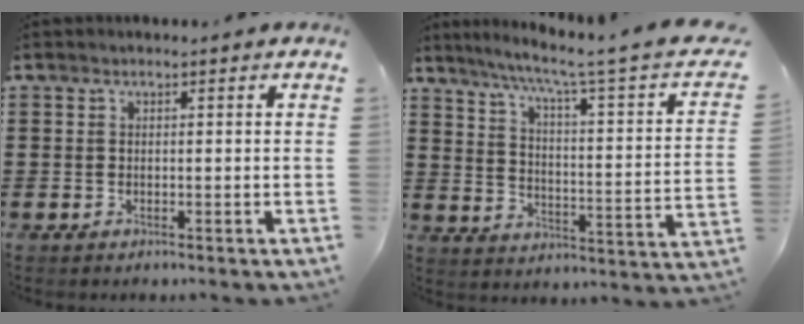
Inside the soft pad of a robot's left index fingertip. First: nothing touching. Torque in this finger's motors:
{"motor_torque": [0.64, -0.77, 0.40, 0.14]}